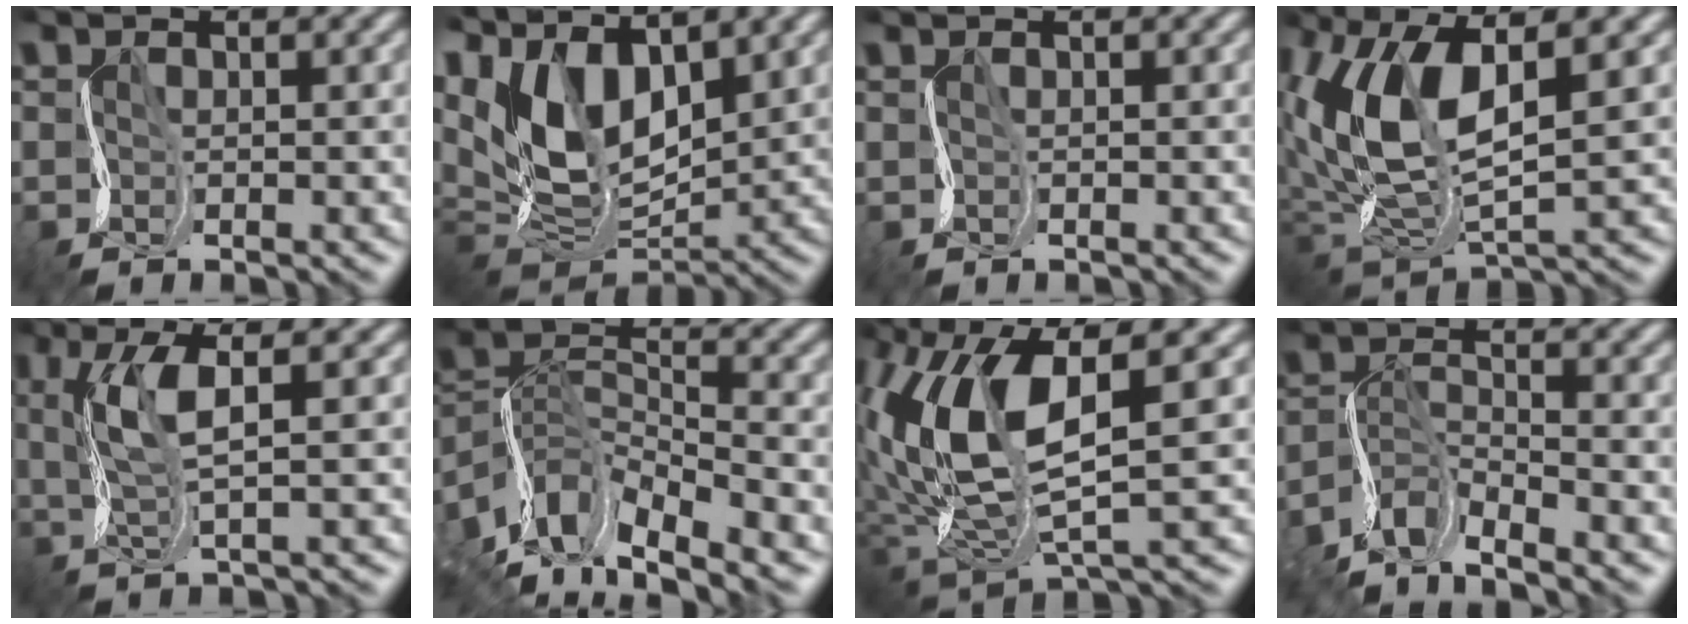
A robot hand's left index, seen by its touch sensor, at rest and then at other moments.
{"total": 10.1, "force": [5.0, 5.4, 6.9], "torque": [-0.149, 0.010, 0.085]}
{"total": 0.8, "force": [0.3, -0.4, -0.6], "torque": [0.009, -0.001, 0.005]}
{"total": 8.8, "force": [3.1, 4.2, 7.0], "torque": [-0.162, 0.006, 0.060]}
{"total": 4.0, "force": [1.8, 0.6, 3.5], "torque": [-0.082, 0.010, 0.034]}
{"total": 7.9, "force": [-4.7, 4.0, 4.8], "torque": [-0.095, 0.021, -0.094]}
{"total": 9.5, "force": [2.6, 4.2, 8.2], "torque": [-0.188, 0.002, 0.054]}
{"total": 5.7, "force": [-4.9, 1.7, 2.4], "torque": [-0.050, 0.001, -0.099]}